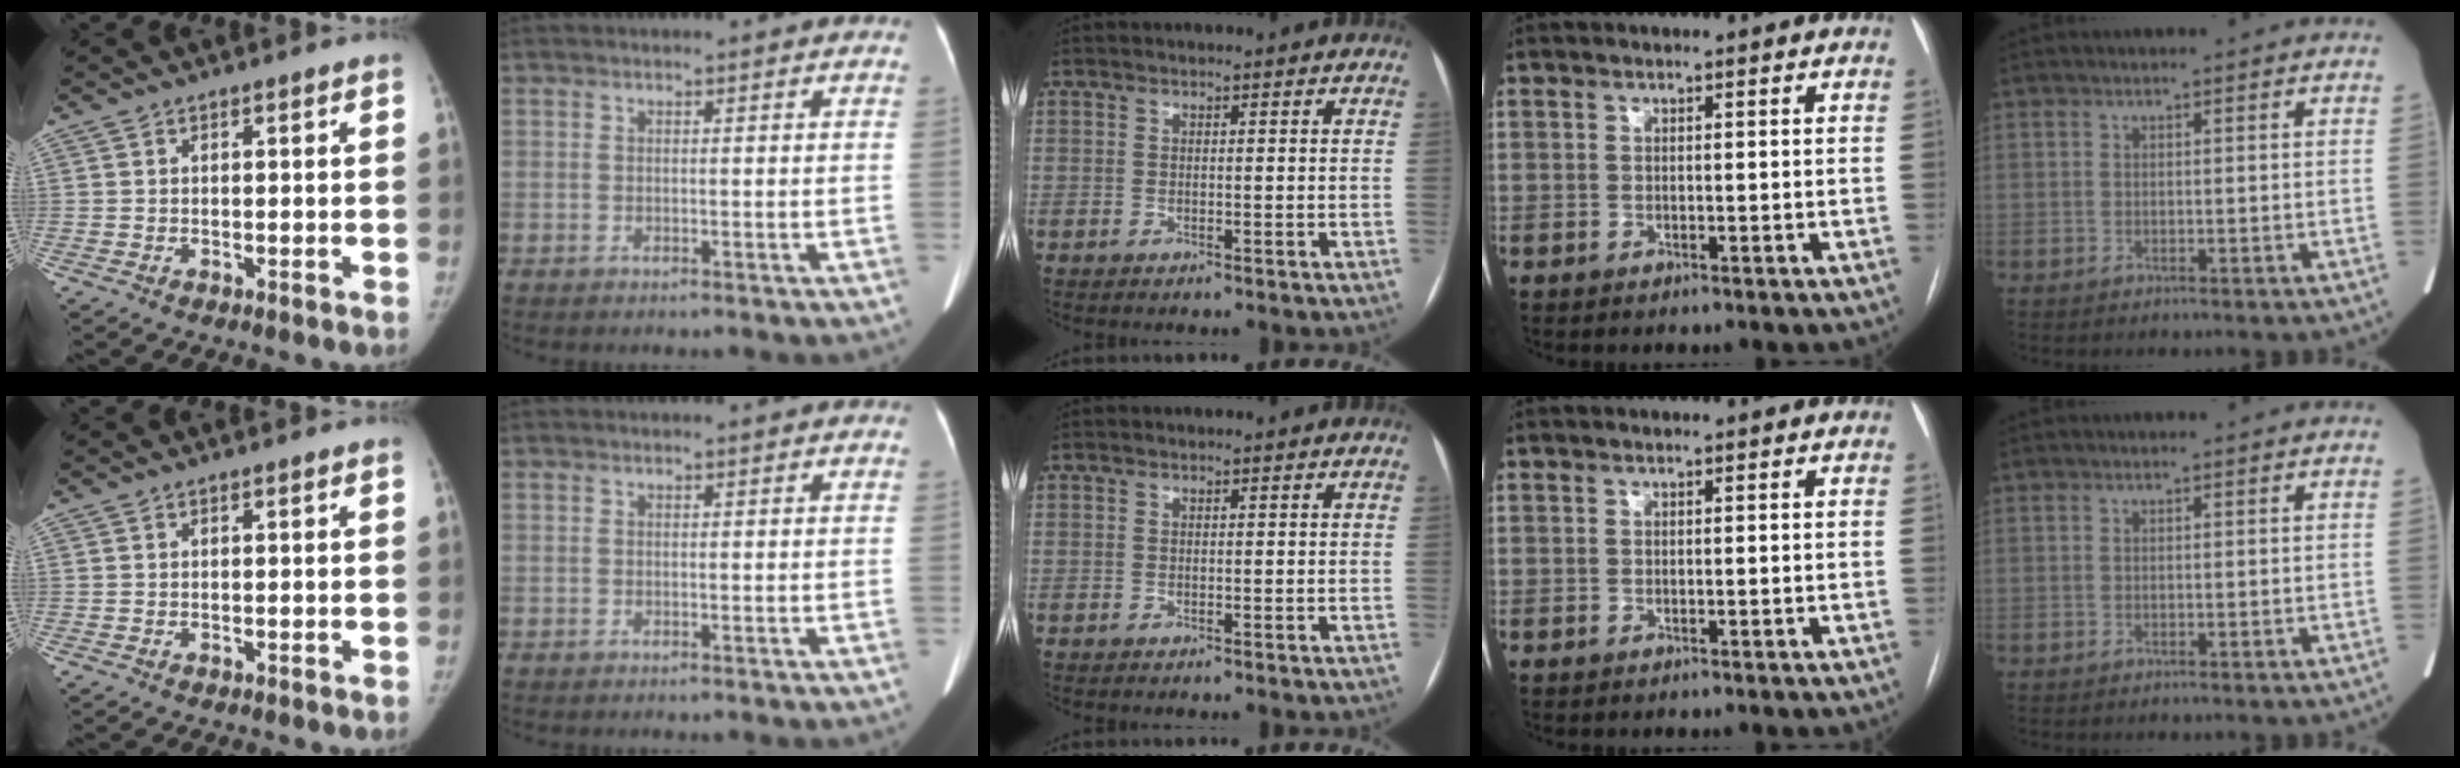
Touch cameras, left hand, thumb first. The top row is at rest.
{}